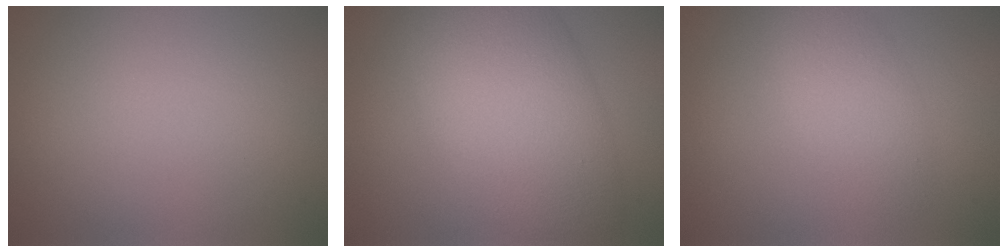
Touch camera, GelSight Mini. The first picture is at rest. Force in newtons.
{"total": 9.9, "press": 9.9, "slide": 0.5}
{"total": 2.9, "press": 2.9, "slide": 0.1}